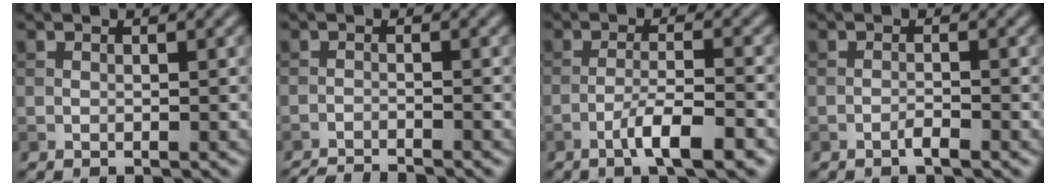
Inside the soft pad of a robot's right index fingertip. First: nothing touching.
{"total": 4.6, "force": [-4.4, 0.5, 1.4], "torque": [-0.023, -0.014, -0.075]}
{"total": 4.7, "force": [-2.7, 0.7, 3.7], "torque": [-0.067, 0.005, -0.050]}
{"total": 1.1, "force": [-0.8, 0.1, 0.8], "torque": [-0.014, 0.003, -0.017]}